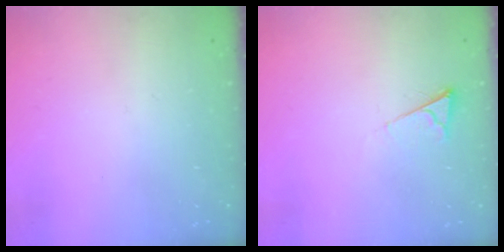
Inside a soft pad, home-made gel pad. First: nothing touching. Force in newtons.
{"total": 4.2, "press": 4.2, "slide": 0.4}